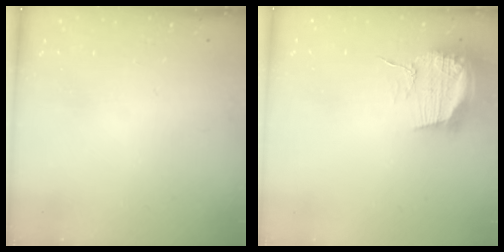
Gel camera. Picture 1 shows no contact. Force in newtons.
{"total": 16.1, "press": 16.1, "slide": 0.2}